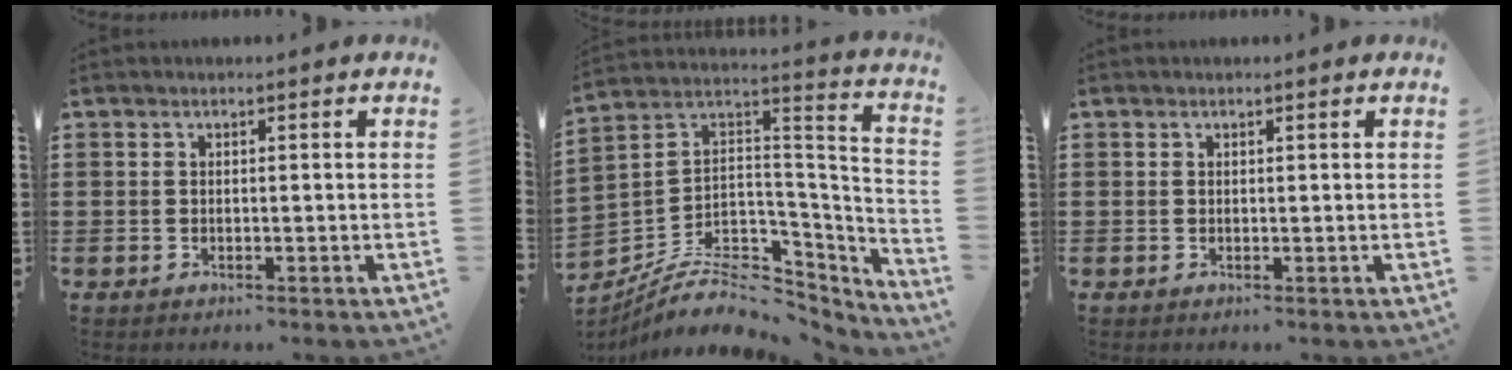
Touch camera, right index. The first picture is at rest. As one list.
[{"total": 8.9, "force": [-6.0, 4.7, 4.6], "torque": [-0.095, 0.007, -0.109]}, {"total": 0.0}]